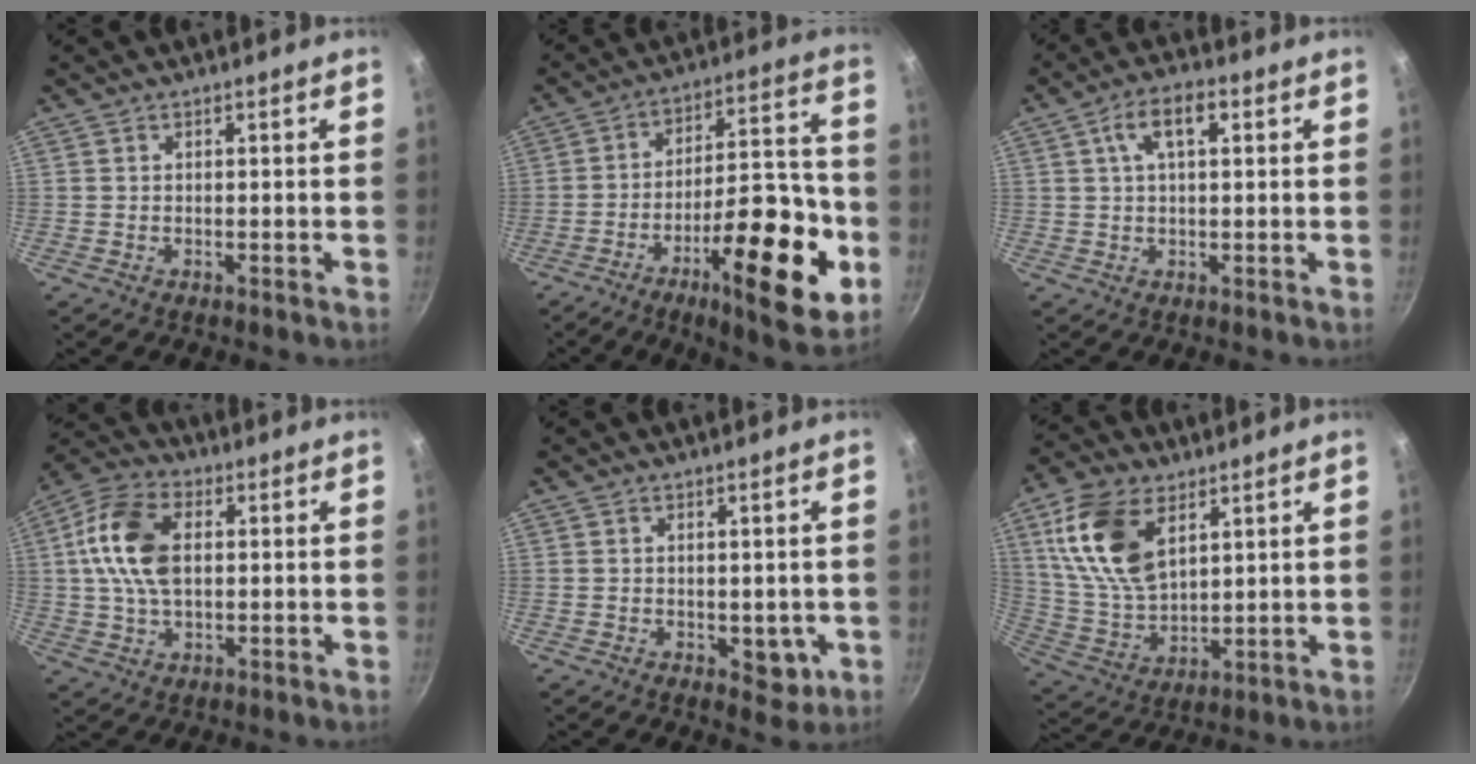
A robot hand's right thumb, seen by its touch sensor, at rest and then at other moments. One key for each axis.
{"total": 22.8, "fx": -8.7, "fy": 7.3, "fz": 19.8, "tx": -0.253, "ty": 0.046, "tz": -0.129}
{"total": 7.1, "fx": 2.3, "fy": 3.3, "fz": 5.9, "tx": -0.097, "ty": 0.014, "tz": 0.036}
{"total": 13.5, "fx": 2.0, "fy": 8.3, "fz": 10.4, "tx": -0.183, "ty": 0.017, "tz": 0.024}
{"total": 4.3, "fx": -0.5, "fy": 3.0, "fz": 3.1, "tx": -0.024, "ty": -0.005, "tz": -0.002}
{"total": 16.4, "fx": 6.8, "fy": 9.2, "fz": 11.7, "tx": -0.211, "ty": -0.020, "tz": 0.144}